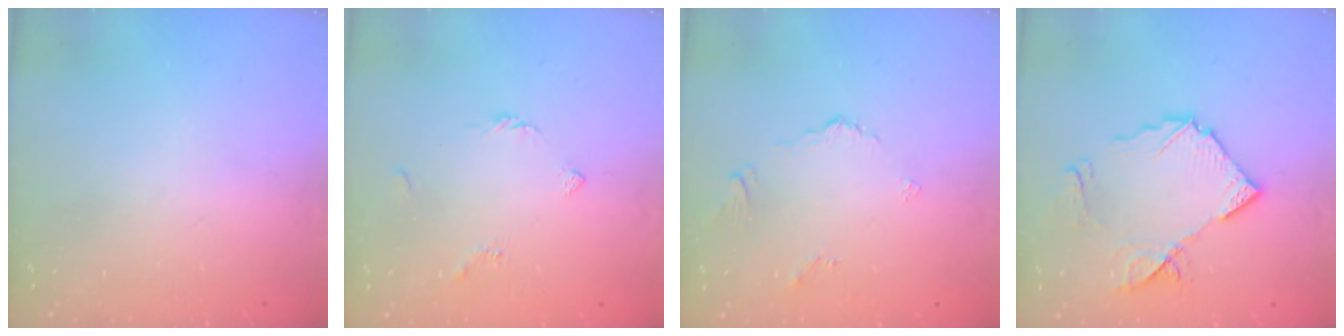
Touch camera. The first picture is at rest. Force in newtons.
{"total": 2.6, "press": 2.5, "slide": 0.6}
{"total": 2.7, "press": 2.6, "slide": 0.6}
{"total": 11.8, "press": 11.7, "slide": 1.2}